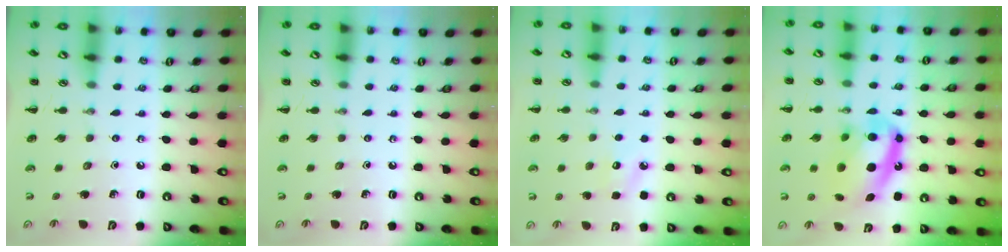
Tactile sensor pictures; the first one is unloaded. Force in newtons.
{"total": 0.0}
{"total": 6.0, "press": 5.8, "slide": 1.6}
{"total": 15.5, "press": 15.0, "slide": 3.7}